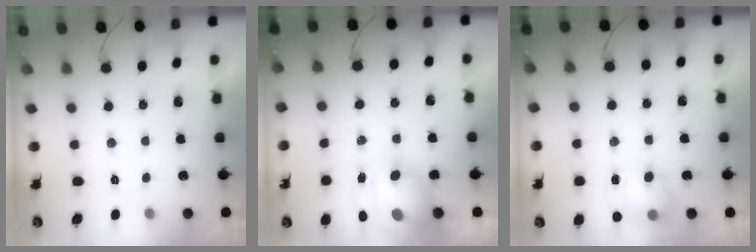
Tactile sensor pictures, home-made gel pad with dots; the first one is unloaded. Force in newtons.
{"total": 12.2, "press": 11.8, "slide": 3.0}
{"total": 8.0, "press": 8.0, "slide": 0.6}